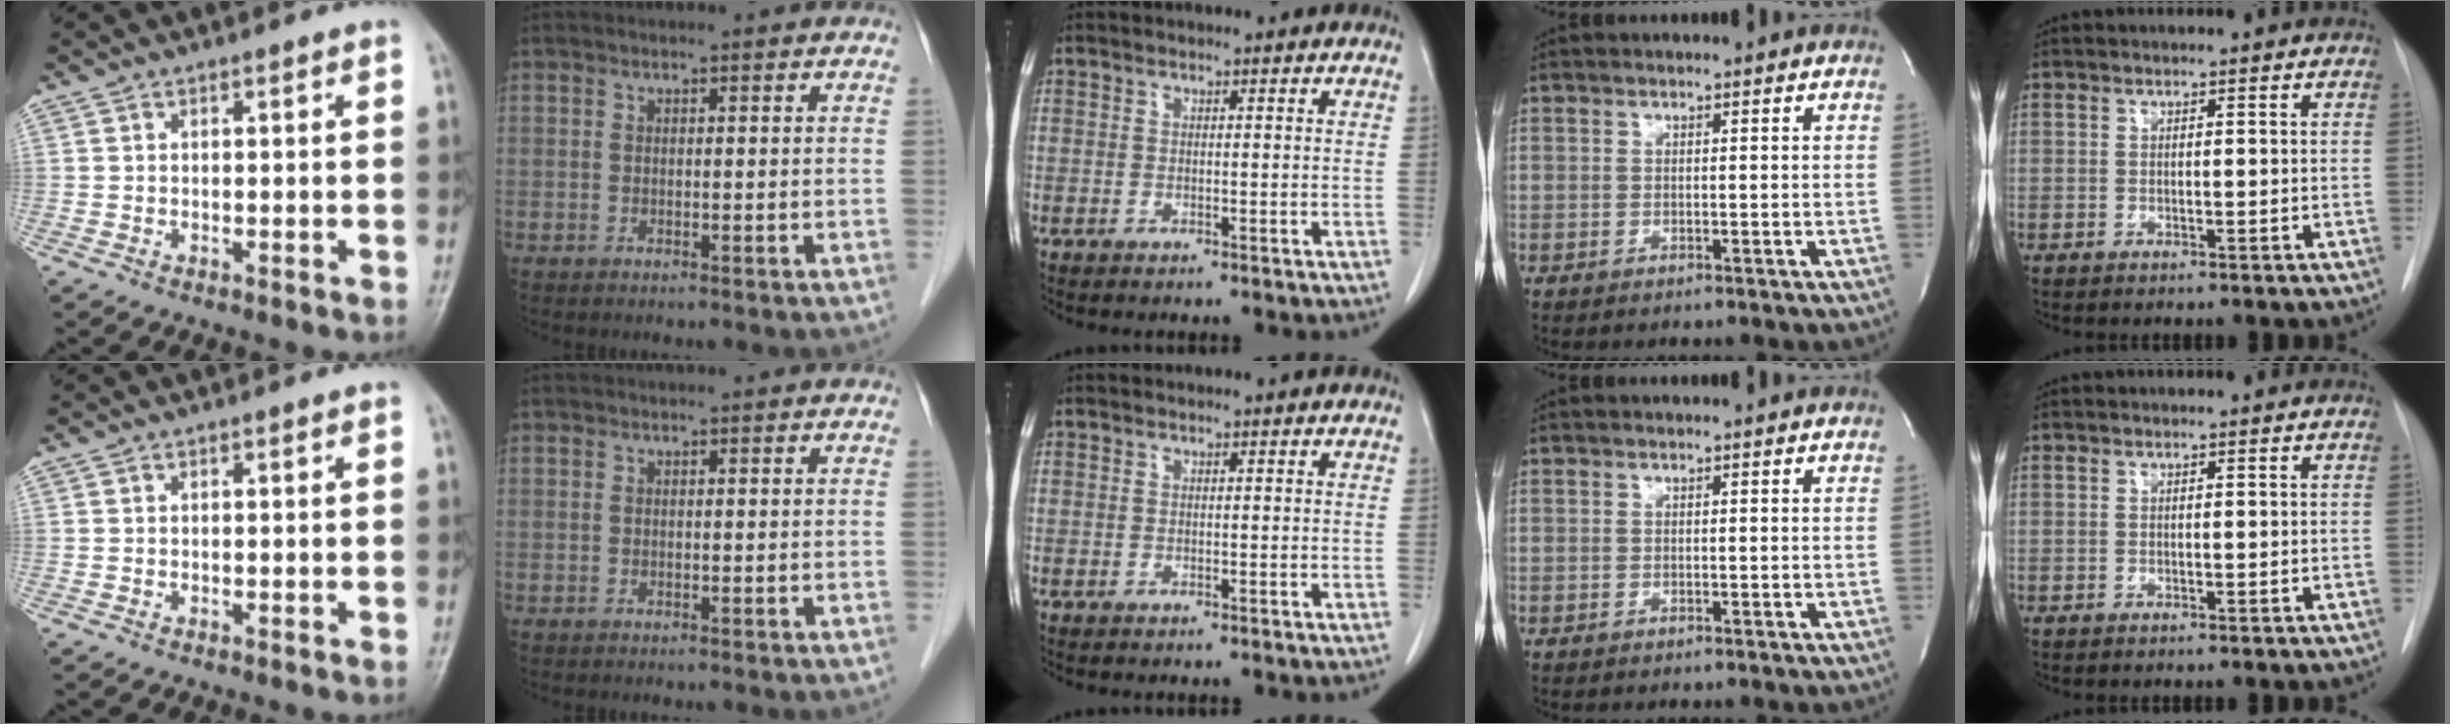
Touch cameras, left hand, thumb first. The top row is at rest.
{}